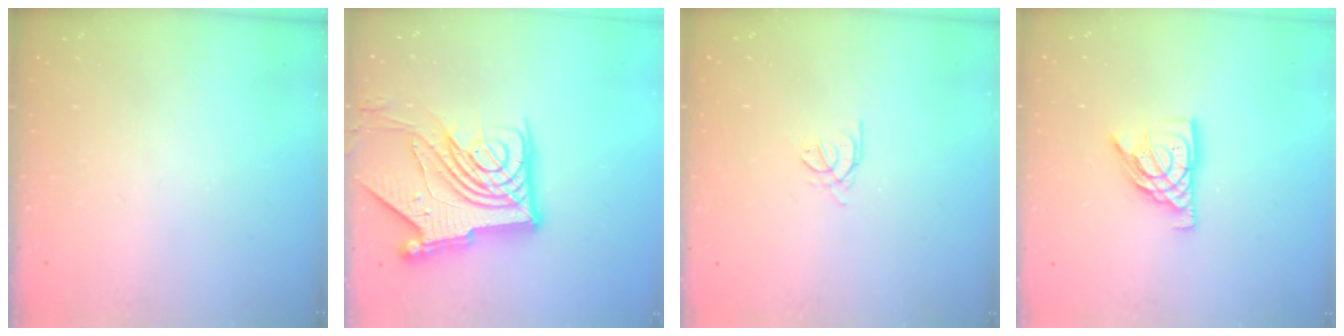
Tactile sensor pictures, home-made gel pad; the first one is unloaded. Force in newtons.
{"total": 20.6, "press": 20.4, "slide": 2.3}
{"total": 1.2, "press": 1.1, "slide": 0.4}
{"total": 11.1, "press": 11.0, "slide": 1.0}